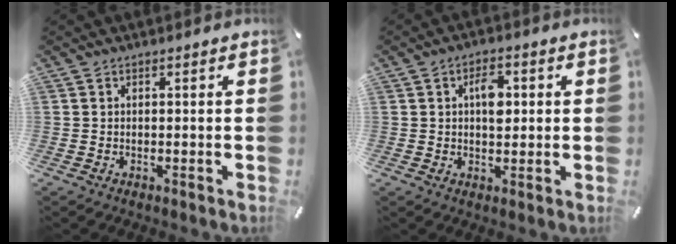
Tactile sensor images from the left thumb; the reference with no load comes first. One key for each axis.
{"total": 5.7, "fx": 1.0, "fy": 3.3, "fz": 4.5, "tx": -0.060, "ty": -0.002, "tz": 0.008}